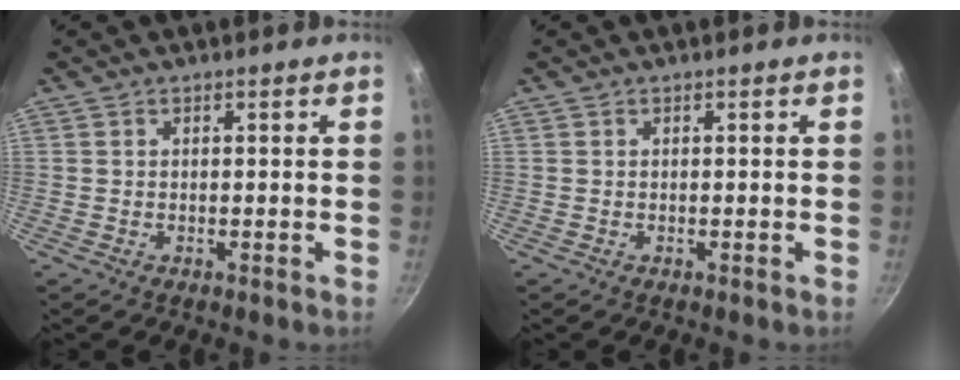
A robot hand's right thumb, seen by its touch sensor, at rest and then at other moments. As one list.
[{"total": 0.0}]